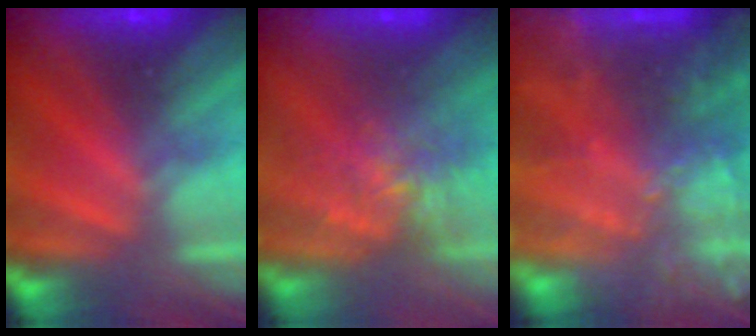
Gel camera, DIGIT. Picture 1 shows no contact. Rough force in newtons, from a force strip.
{"total": 7.7}
{"total": 9.6}